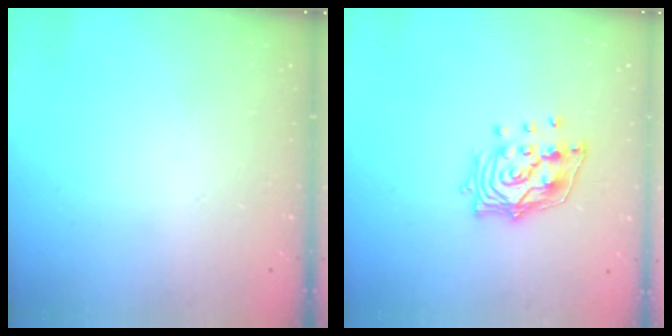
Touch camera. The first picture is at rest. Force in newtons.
{"total": 13.9, "press": 13.8, "slide": 1.8}